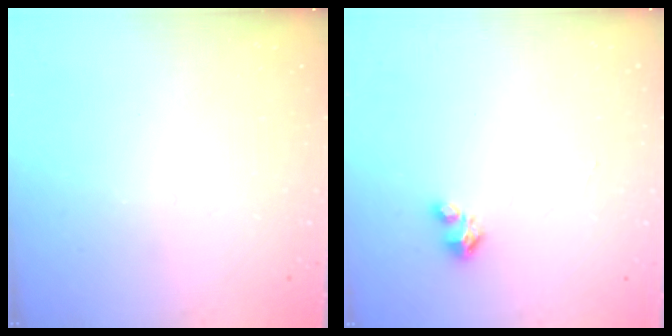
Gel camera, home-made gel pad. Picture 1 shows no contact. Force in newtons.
{"total": 1.6, "press": 1.6, "slide": 0.1}